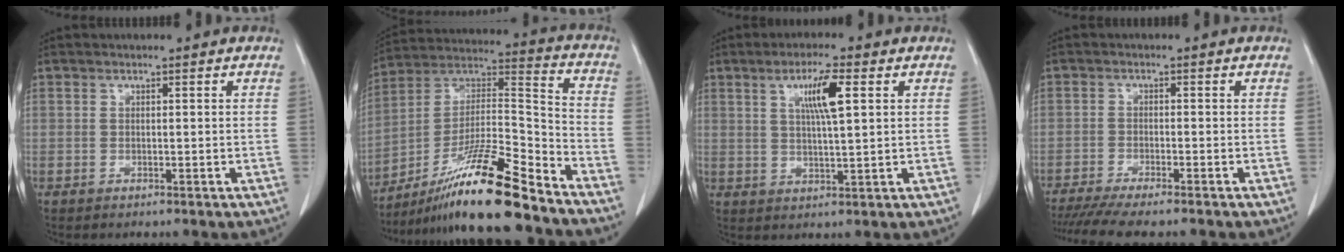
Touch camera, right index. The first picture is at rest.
{"total": 18.7, "force": [-14.0, 0.3, 12.3], "torque": [-0.229, -0.003, -0.247]}
{"total": 6.4, "force": [2.4, 0.4, 6.0], "torque": [-0.108, 0.001, 0.042]}
{"total": 9.1, "force": [-7.8, 0.3, 4.7], "torque": [-0.062, -0.020, -0.121]}